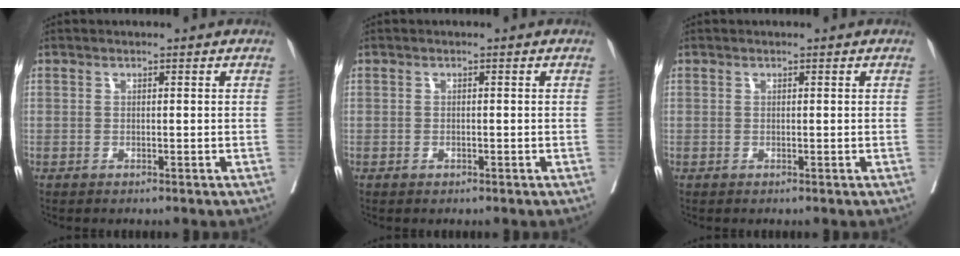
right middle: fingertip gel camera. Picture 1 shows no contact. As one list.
[{"total": 0.6, "force": [-0.3, 0.4, 0.3], "torque": [-0.007, 0.001, -0.004]}, {"total": 0.0}]